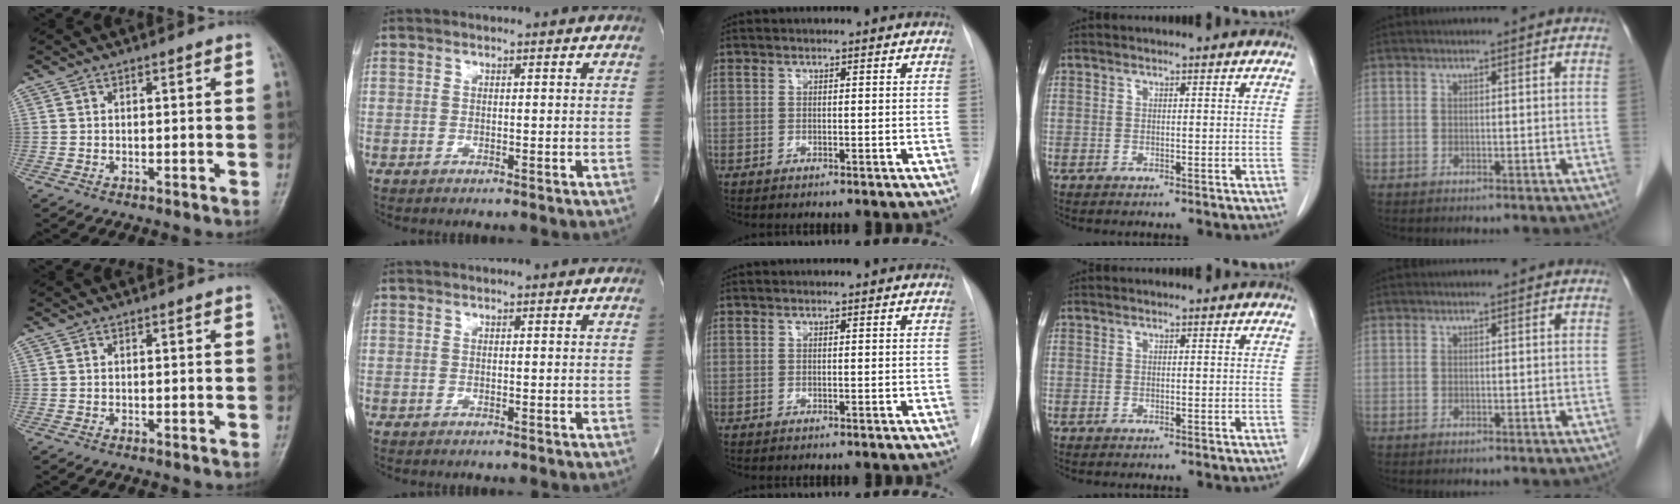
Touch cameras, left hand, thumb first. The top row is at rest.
{}